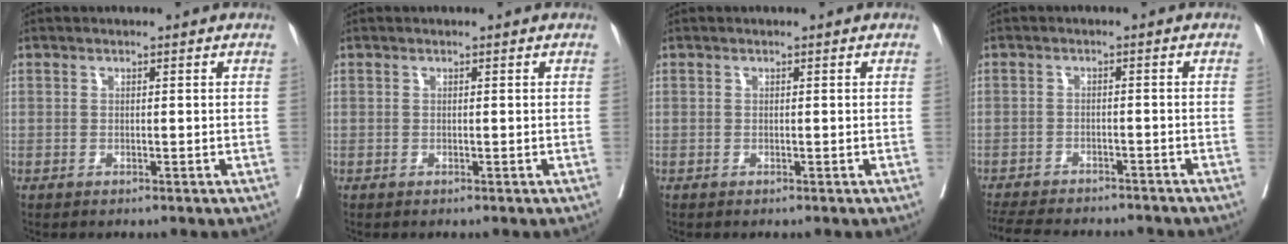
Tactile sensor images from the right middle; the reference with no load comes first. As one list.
[{"total": 0.0}, {"total": 0.0}, {"total": 15.0, "force": [-13.3, 4.2, 5.5], "torque": [-0.125, -0.012, -0.176]}]